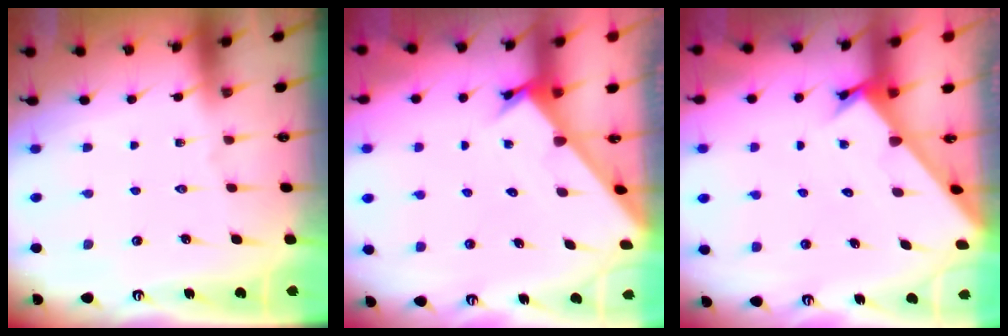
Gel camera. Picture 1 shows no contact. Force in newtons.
{"total": 2.3, "press": 2.3, "slide": 0.0}
{"total": 2.2, "press": 2.2, "slide": 0.2}